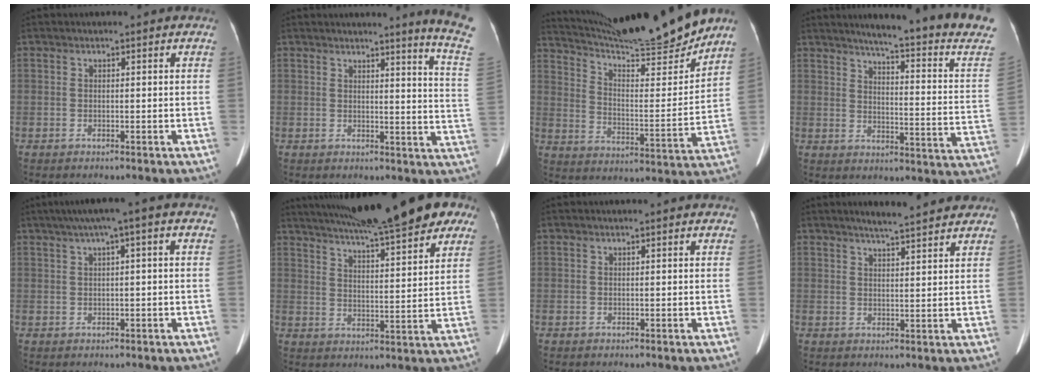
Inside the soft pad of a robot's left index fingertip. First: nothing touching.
{"total": 8.9, "force": [7.8, -2.4, 3.6], "torque": [-0.044, -0.091, 0.065]}
{"total": 19.2, "force": [17.7, -0.6, 7.4], "torque": [-0.134, -0.038, 0.270]}
{"total": 21.4, "force": [18.2, -0.7, 11.3], "torque": [-0.152, -0.078, 0.212]}
{"total": 5.5, "force": [2.0, 0.3, 5.1], "torque": [-0.090, 0.029, 0.031]}
{"total": 22.4, "force": [17.5, 2.8, 13.7], "torque": [-0.222, 0.033, 0.239]}
{"total": 0.0}
{"total": 7.5, "force": [6.5, 0.6, 3.6], "torque": [-0.057, 0.014, 0.086]}